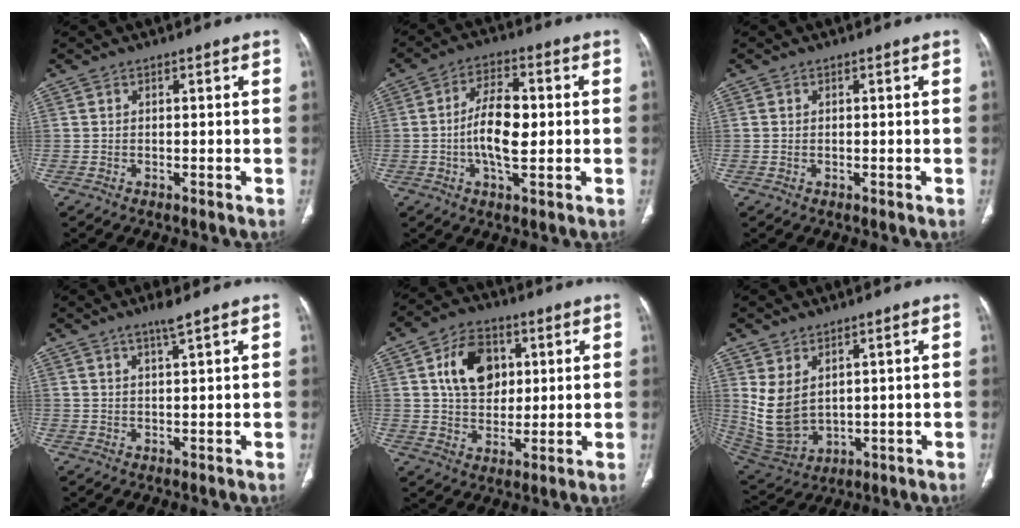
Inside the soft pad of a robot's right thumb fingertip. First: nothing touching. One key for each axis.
{"total": 9.5, "fx": -0.5, "fy": 4.3, "fz": 8.4, "tx": -0.145, "ty": 0.007, "tz": -0.014}
{"total": 0.0}
{"total": 3.0, "fx": 2.1, "fy": 0.0, "fz": 2.1, "tx": -0.037, "ty": -0.010, "tz": 0.043}
{"total": 12.0, "fx": 3.5, "fy": 8.7, "fz": 7.4, "tx": -0.088, "ty": -0.007, "tz": 0.060}
{"total": 9.7, "fx": 3.1, "fy": 6.3, "fz": 6.8, "tx": -0.125, "ty": -0.017, "tz": 0.089}